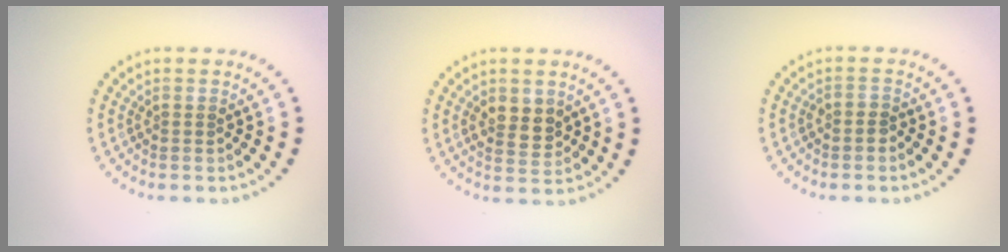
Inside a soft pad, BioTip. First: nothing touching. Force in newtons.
{"total": 2.9, "press": 2.8, "slide": 0.5}
{"total": 0.8, "press": 0.7, "slide": 0.5}